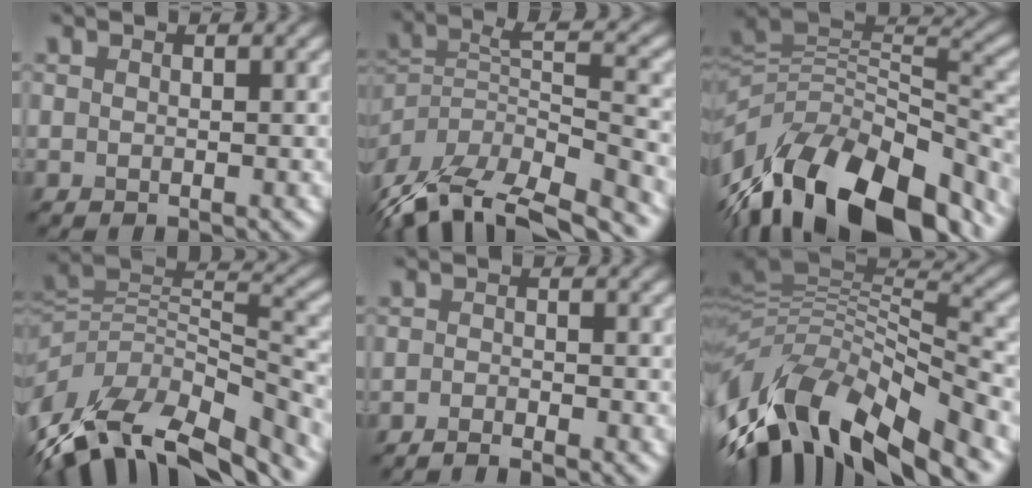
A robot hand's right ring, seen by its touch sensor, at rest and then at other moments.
{"total": 12.7, "force": [-9.7, 3.8, 7.2], "torque": [-0.152, 0.011, -0.155]}
{"total": 14.6, "force": [-7.0, 6.7, 10.9], "torque": [-0.214, 0.008, -0.120]}
{"total": 13.6, "force": [-7.6, 6.8, 9.1], "torque": [-0.194, 0.009, -0.110]}
{"total": 1.8, "force": [-1.6, 0.1, 0.7], "torque": [-0.014, 0.000, -0.032]}
{"total": 12.8, "force": [-5.7, 5.0, 10.3], "torque": [-0.205, 0.021, -0.108]}